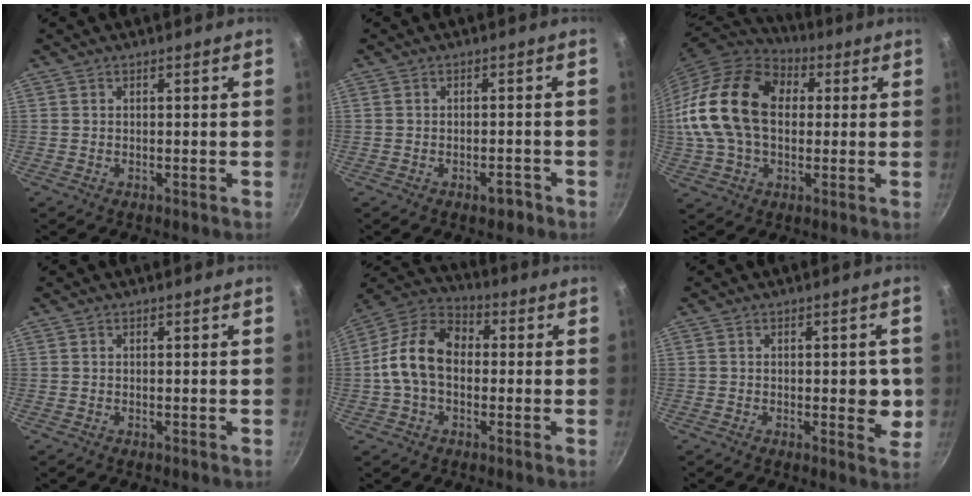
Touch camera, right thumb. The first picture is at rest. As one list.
[{"total": 2.4, "force": [-1.6, 1.2, 1.3], "torque": [-0.007, 0.020, -0.015]}, {"total": 22.8, "force": [2.8, 15.8, 16.2], "torque": [-0.309, 0.034, 0.042]}, {"total": 0.0}, {"total": 13.1, "force": [-0.3, 9.2, 9.3], "torque": [-0.142, 0.037, -0.028]}, {"total": 5.8, "force": [-0.2, 2.7, 5.1], "torque": [-0.039, -0.009, -0.004]}]